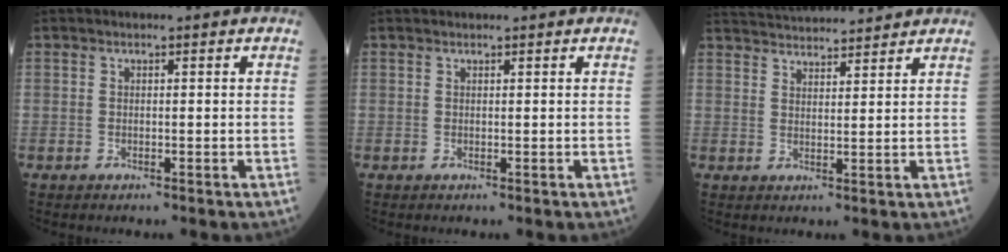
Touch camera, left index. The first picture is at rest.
{"total": 1.0, "force": [1.0, 0.0, 0.1], "torque": [-0.003, 0.017, 0.018]}
{"total": 12.1, "force": [11.6, 1.3, 3.2], "torque": [-0.060, 0.032, 0.176]}